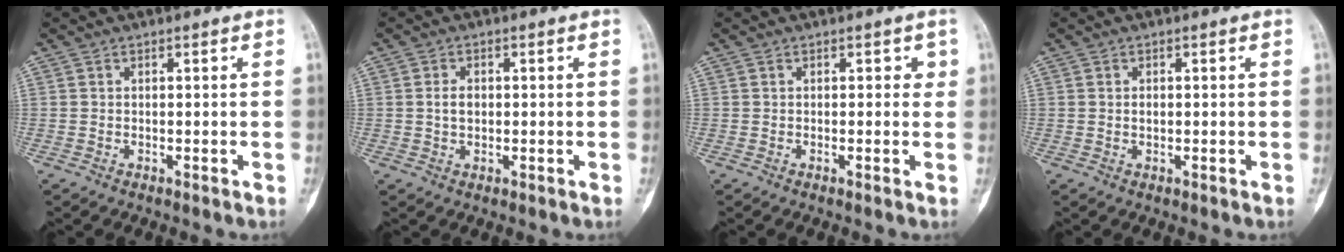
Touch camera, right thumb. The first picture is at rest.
{"total": 2.4, "force": [0.1, 1.7, 1.8], "torque": [-0.027, 0.003, 0.001]}
{"total": 1.5, "force": [0.2, 1.1, 1.0], "torque": [0.009, 0.005, -0.006]}
{"total": 0.9, "force": [0.0, 0.6, 0.6], "torque": [-0.006, 0.001, 0.001]}